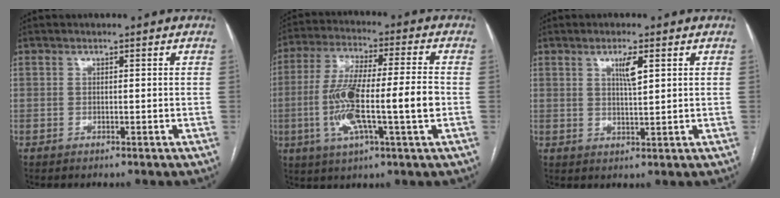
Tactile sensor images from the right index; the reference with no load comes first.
{"total": 14.7, "force": [-2.6, 1.3, 14.4], "torque": [-0.277, 0.004, -0.048]}
{"total": 3.4, "force": [1.5, 0.3, 3.0], "torque": [-0.053, -0.003, 0.025]}